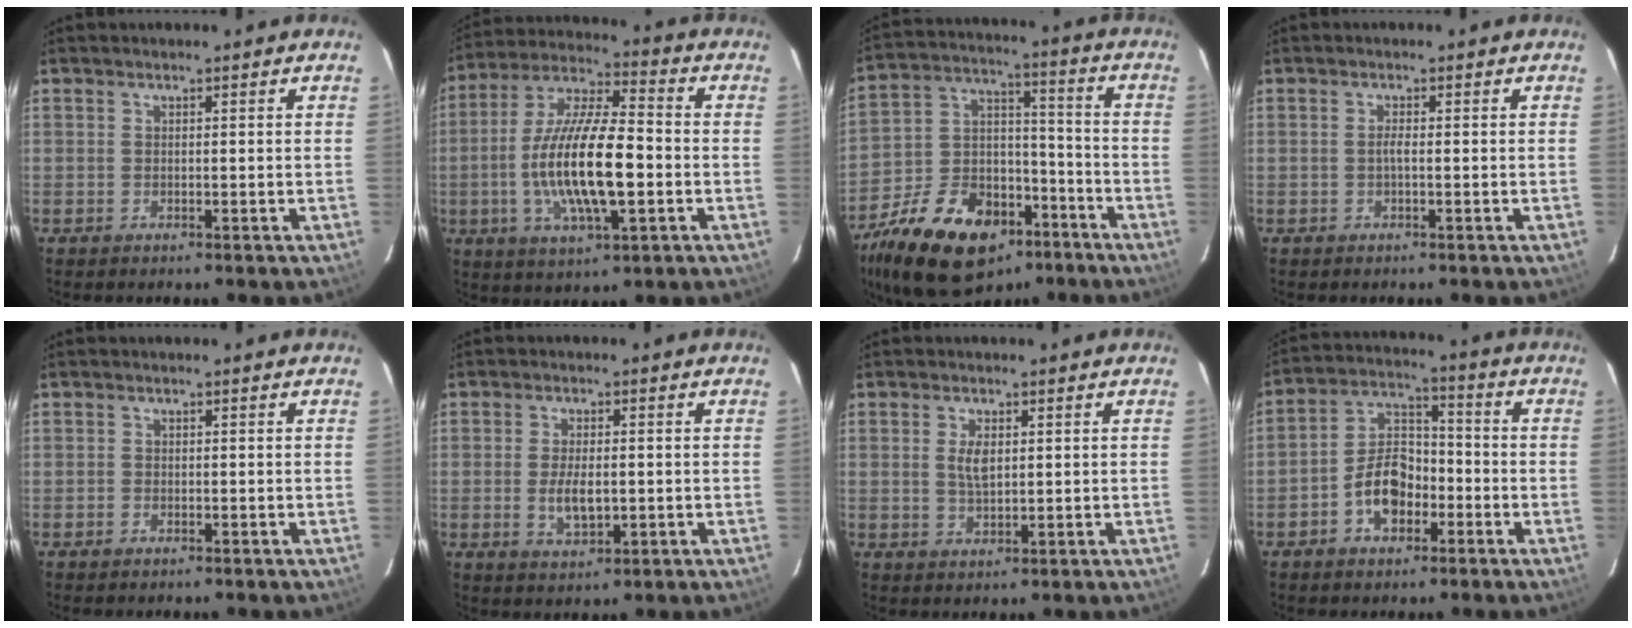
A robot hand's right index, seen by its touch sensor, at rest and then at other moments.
{"total": 17.8, "force": [-3.3, 5.1, 16.7], "torque": [-0.329, -0.006, -0.062]}
{"total": 24.5, "force": [-14.9, 14.0, 13.5], "torque": [-0.284, 0.014, -0.233]}
{"total": 1.0, "force": [-0.3, 0.0, 1.0], "torque": [-0.020, 0.002, -0.007]}
{"total": 0.6, "force": [-0.5, 0.4, 0.1], "torque": [-0.003, 0.002, -0.010]}
{"total": 5.4, "force": [-0.8, 2.6, 4.7], "torque": [-0.092, -0.007, -0.010]}
{"total": 3.7, "force": [0.8, 1.8, 3.2], "torque": [-0.060, 0.000, 0.016]}
{"total": 9.2, "force": [-4.0, 5.8, 5.9], "torque": [-0.112, 0.028, -0.064]}